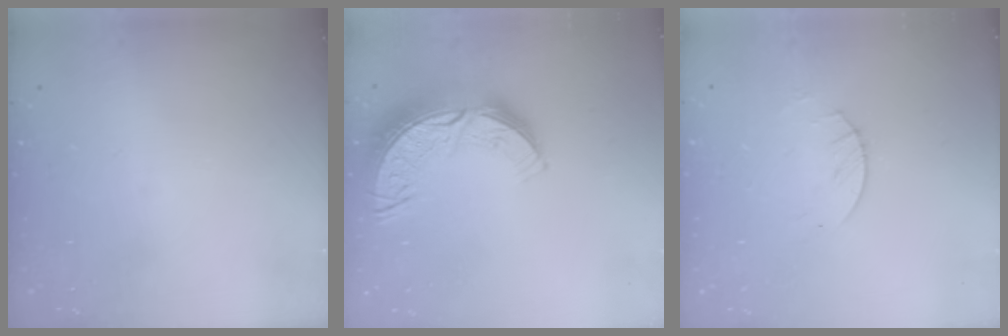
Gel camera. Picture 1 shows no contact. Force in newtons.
{"total": 17.3, "press": 17.2, "slide": 1.2}
{"total": 2.6, "press": 2.5, "slide": 0.4}